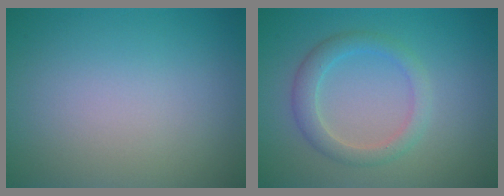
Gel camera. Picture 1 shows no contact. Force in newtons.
{"total": 2.6, "press": 2.6, "slide": 0.1}